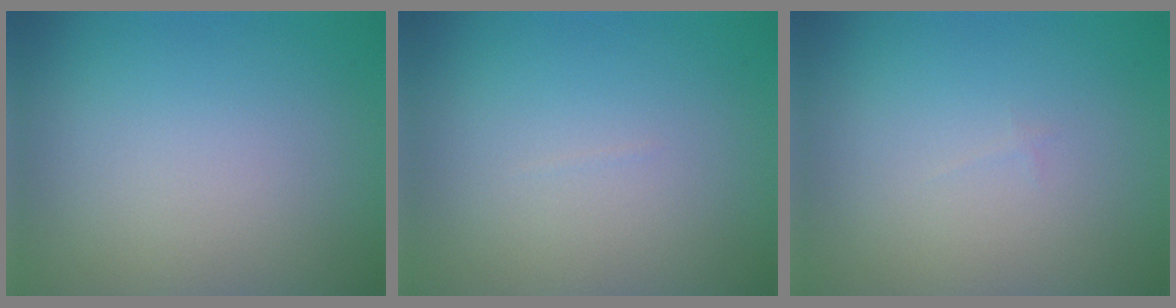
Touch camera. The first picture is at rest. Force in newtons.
{"total": 0.0}
{"total": 0.0}